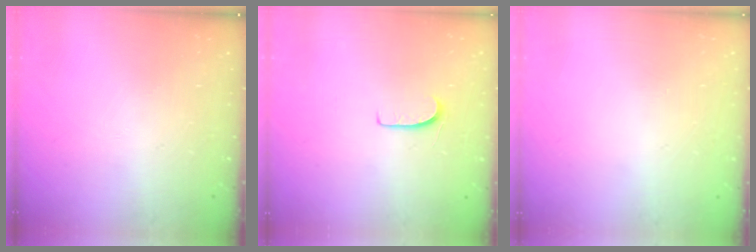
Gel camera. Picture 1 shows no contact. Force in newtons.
{"total": 5.9, "press": 5.9, "slide": 0.4}
{"total": 0.0}